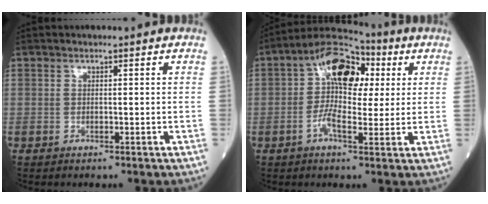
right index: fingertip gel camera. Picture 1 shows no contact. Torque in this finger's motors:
{"motor_torque": [0.49, -0.22, 0.22, 0.05]}